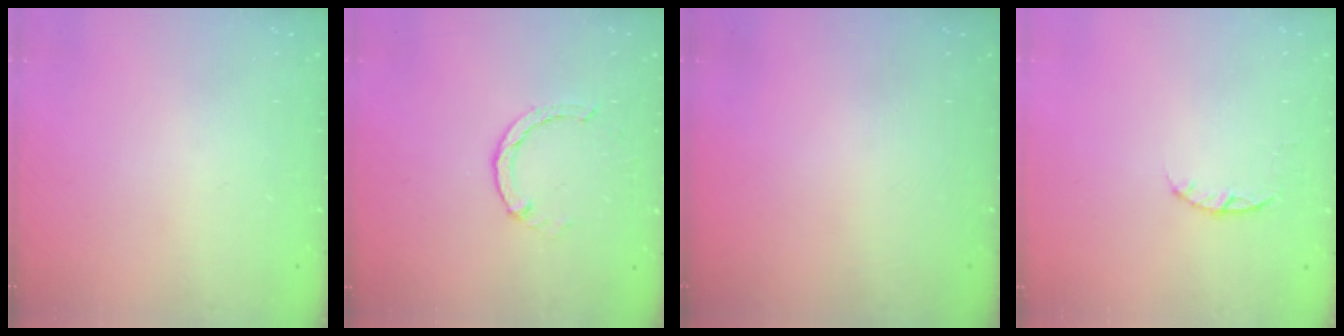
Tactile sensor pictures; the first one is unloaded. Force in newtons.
{"total": 2.0, "press": 2.0, "slide": 0.2}
{"total": 0.0}
{"total": 2.5, "press": 2.4, "slide": 0.4}